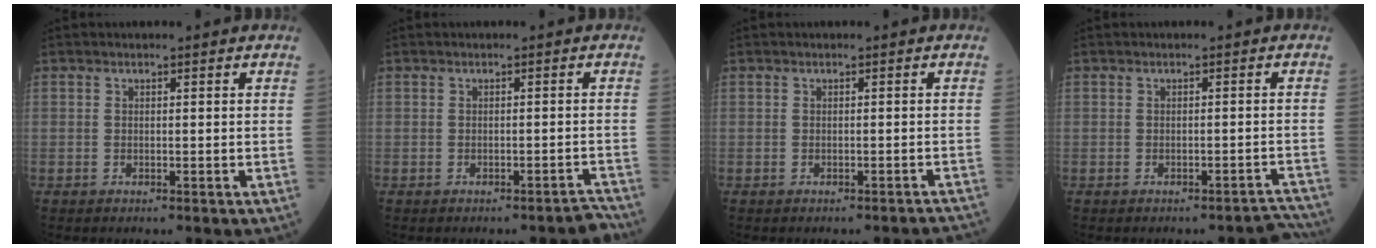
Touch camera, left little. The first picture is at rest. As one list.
[{"total": 2.0, "force": [-2.0, 0.1, 0.2], "torque": [0.011, 0.007, -0.020]}, {"total": 3.2, "force": [-3.1, 0.4, 0.6], "torque": [-0.001, -0.006, -0.031]}, {"total": 3.3, "force": [-3.3, 0.5, -0.1], "torque": [0.022, 0.019, -0.032]}]